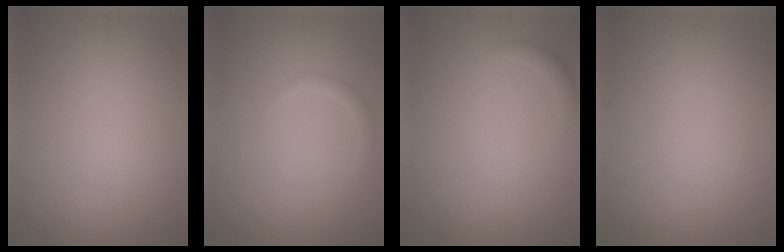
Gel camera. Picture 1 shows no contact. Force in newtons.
{"total": 1.0, "press": 1.0, "slide": 0.1}
{"total": 1.1, "press": 1.1, "slide": 0.0}
{"total": 0.0}